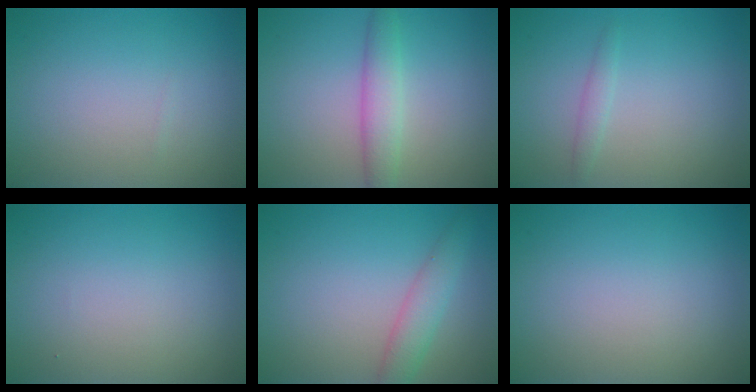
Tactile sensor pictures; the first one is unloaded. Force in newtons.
{"total": 2.9, "press": 2.9, "slide": 0.1}
{"total": 1.0, "press": 1.0, "slide": 0.1}
{"total": 0.0}
{"total": 2.7, "press": 2.7, "slide": 0.2}
{"total": 0.0}